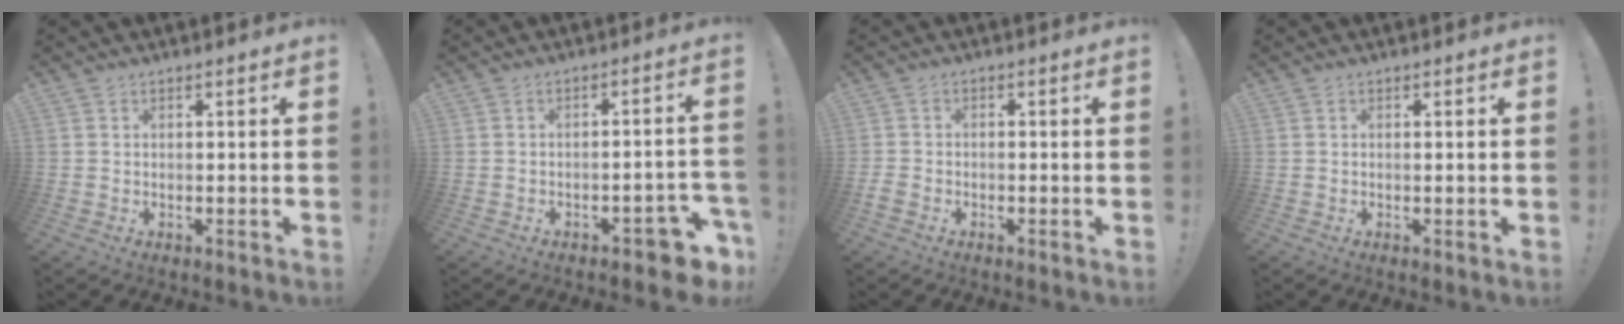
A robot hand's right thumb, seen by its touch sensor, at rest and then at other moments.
{"total": 7.3, "force": [-4.9, 2.6, 4.7], "torque": [-0.053, 0.033, -0.079]}
{"total": 2.2, "force": [-1.5, 1.2, 1.0], "torque": [-0.025, 0.004, -0.027]}
{"total": 0.7, "force": [0.0, 0.0, 0.7], "torque": [-0.007, -0.003, 0.000]}